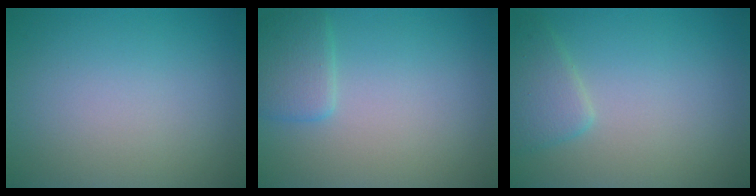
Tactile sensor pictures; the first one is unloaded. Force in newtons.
{"total": 2.3, "press": 2.3, "slide": 0.2}
{"total": 2.4, "press": 2.4, "slide": 0.1}